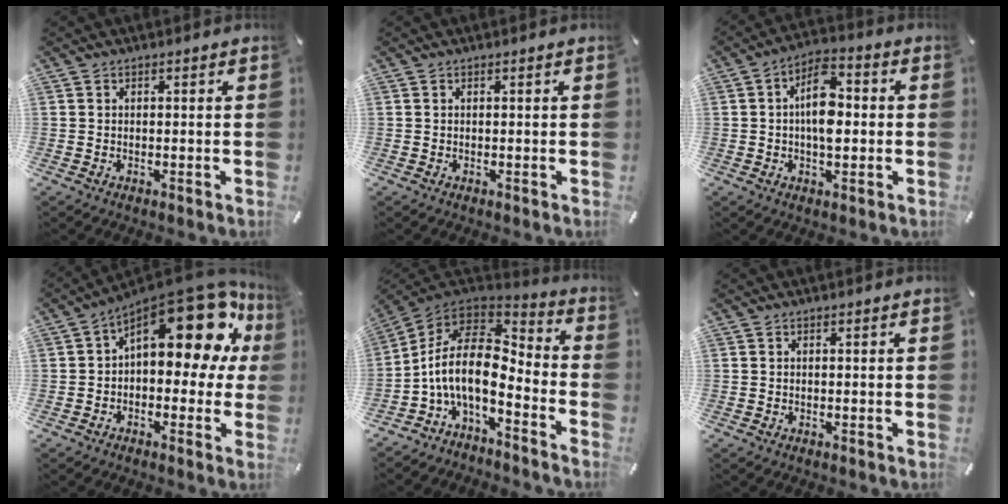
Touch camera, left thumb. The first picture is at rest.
{"total": 0.0}
{"total": 9.7, "force": [-0.1, 5.3, 8.1], "torque": [-0.126, 0.009, -0.003]}
{"total": 20.6, "force": [9.0, 10.0, 15.6], "torque": [-0.210, -0.066, 0.156]}
{"total": 14.1, "force": [-2.7, 7.4, 11.7], "torque": [-0.257, -0.005, -0.052]}
{"total": 0.0}